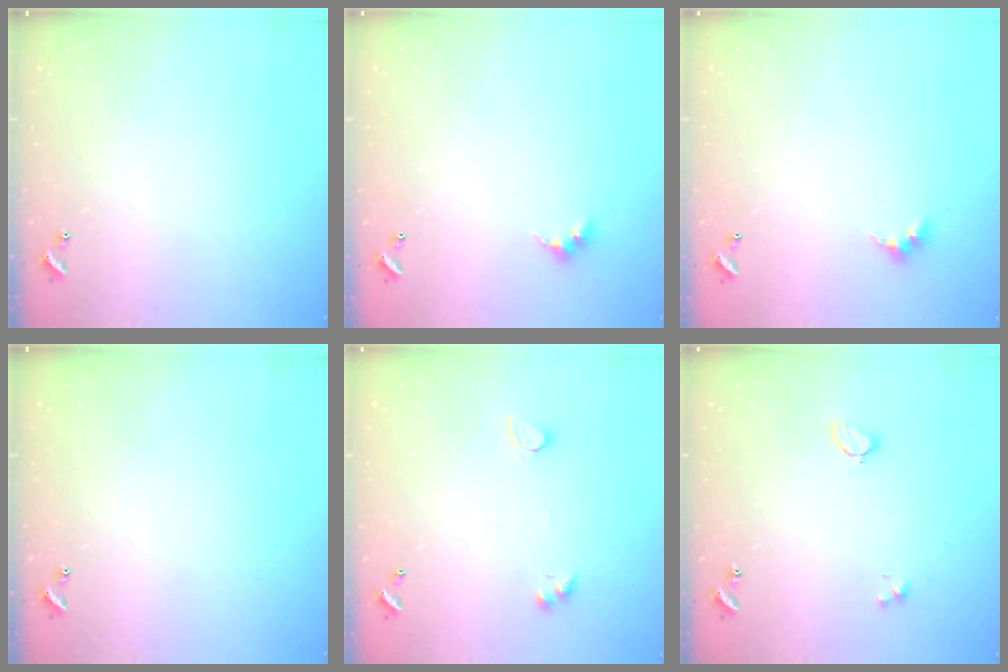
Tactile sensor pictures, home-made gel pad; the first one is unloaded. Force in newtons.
{"total": 3.0, "press": 2.9, "slide": 0.5}
{"total": 3.0, "press": 2.9, "slide": 0.5}
{"total": 0.0}
{"total": 2.9, "press": 2.6, "slide": 1.3}
{"total": 2.0, "press": 1.9, "slide": 0.6}